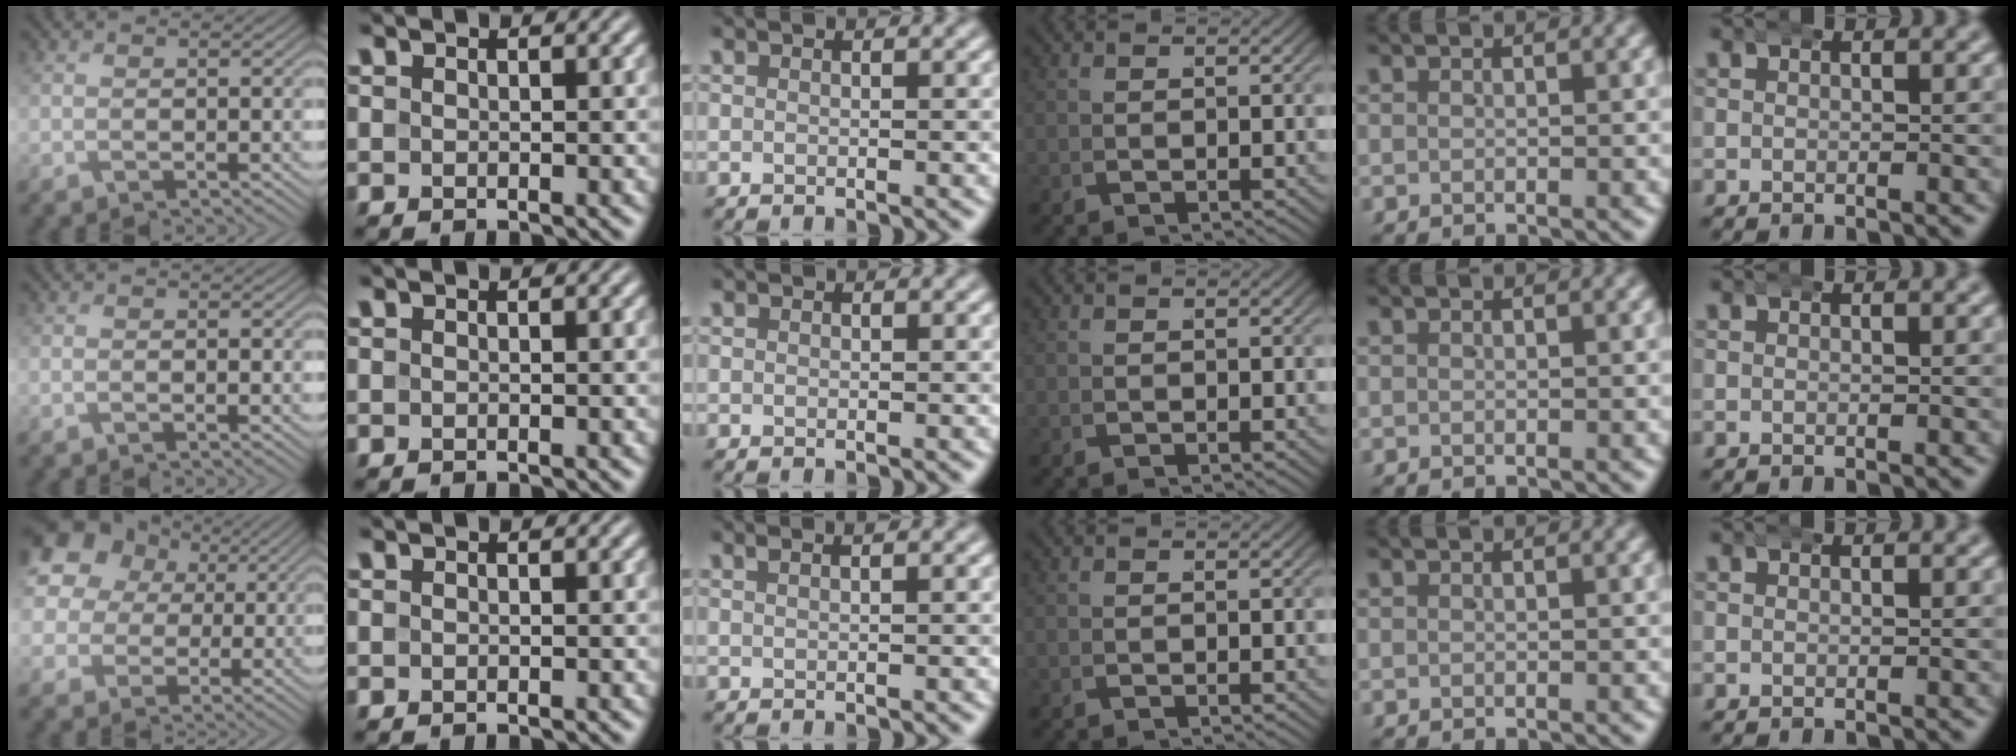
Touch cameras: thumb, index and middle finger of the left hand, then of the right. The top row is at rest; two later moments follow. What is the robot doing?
{"motion": "wrap", "object": "aluminum foil"}